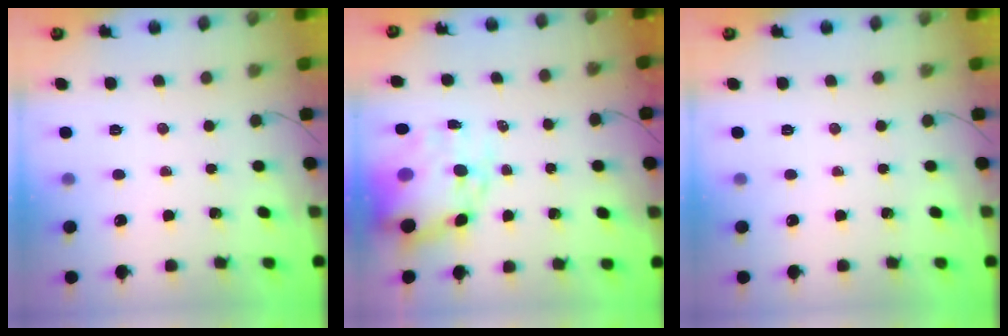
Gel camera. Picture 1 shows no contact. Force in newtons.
{"total": 12.9, "press": 12.4, "slide": 3.8}
{"total": 0.0}